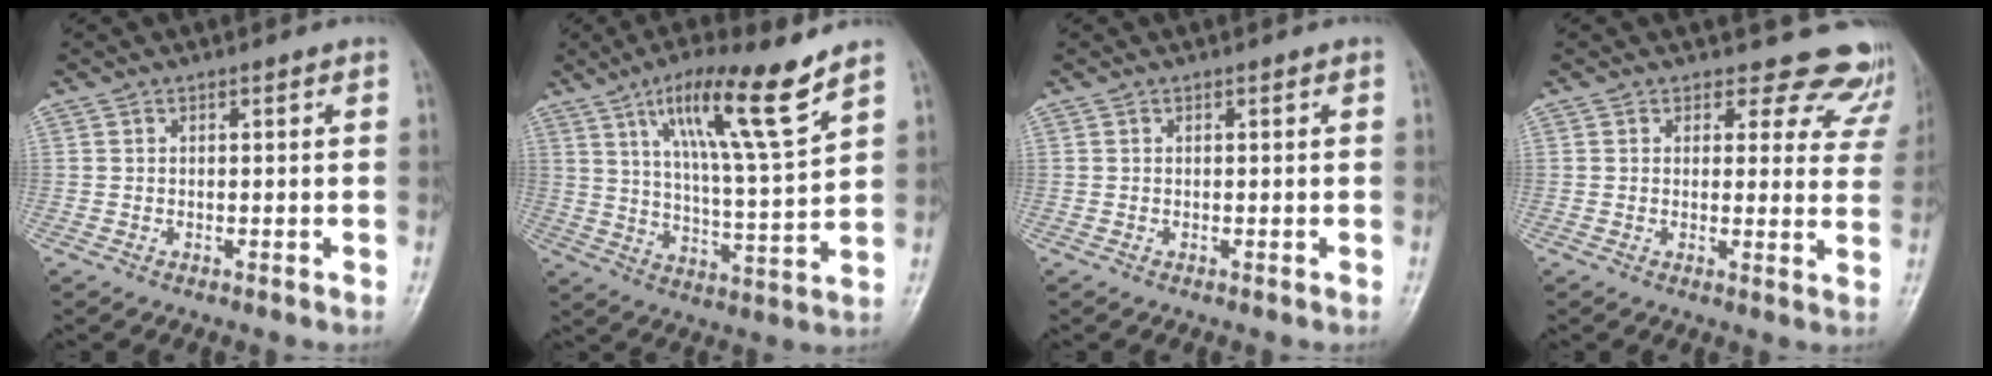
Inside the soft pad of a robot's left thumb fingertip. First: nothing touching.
{"total": 15.3, "force": [9.3, 1.6, 12.0], "torque": [-0.203, -0.045, 0.163]}
{"total": 0.0}
{"total": 11.5, "force": [10.3, 5.1, 0.8], "torque": [0.051, -0.066, 0.082]}